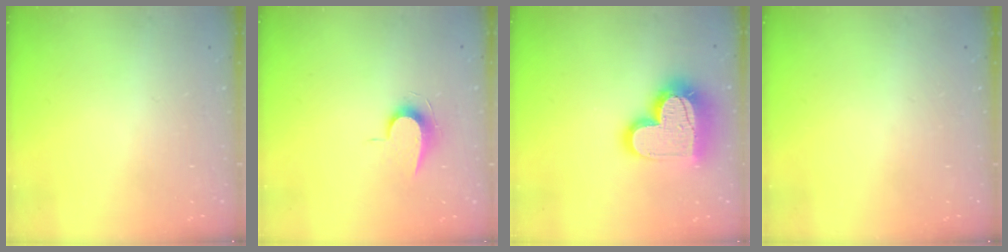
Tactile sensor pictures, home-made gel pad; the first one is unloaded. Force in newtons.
{"total": 7.1, "press": 7.0, "slide": 0.7}
{"total": 21.1, "press": 21.0, "slide": 1.9}
{"total": 0.0}